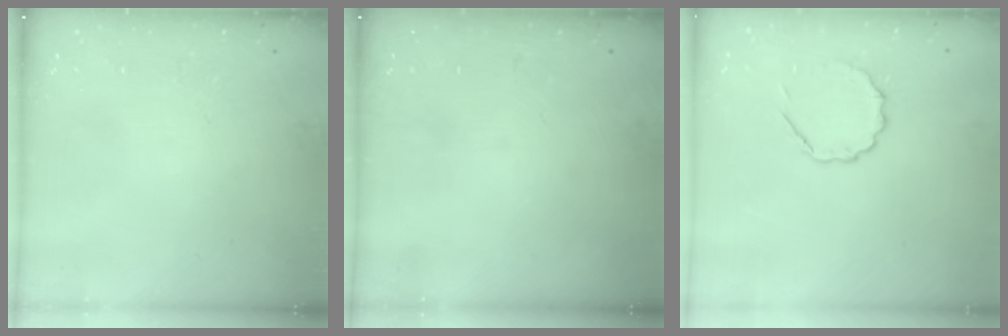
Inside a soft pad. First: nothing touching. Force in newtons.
{"total": 0.0}
{"total": 5.9, "press": 5.7, "slide": 1.7}